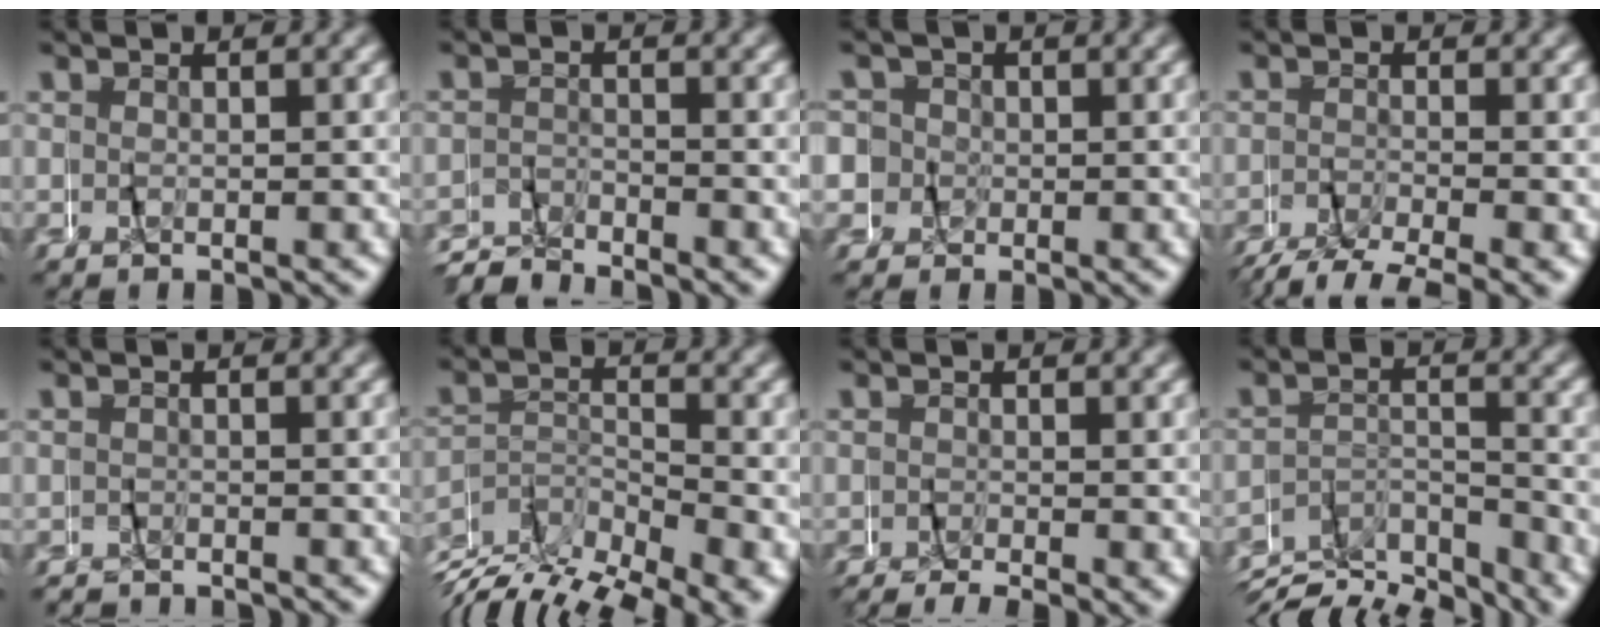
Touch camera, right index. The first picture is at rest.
{"total": 3.3, "force": [-3.0, -0.5, -1.3], "torque": [0.024, -0.004, -0.060]}
{"total": 6.8, "force": [0.0, 6.5, 1.8], "torque": [-0.049, -0.006, -0.011]}
{"total": 4.6, "force": [-3.7, 1.5, 2.2], "torque": [-0.039, -0.008, -0.059]}
{"total": 1.2, "force": [-0.5, 1.1, -0.1], "torque": [-0.001, 0.009, -0.020]}
{"total": 6.3, "force": [-3.5, 2.8, 4.4], "torque": [-0.061, 0.003, -0.070]}
{"total": 3.1, "force": [-2.1, 1.3, 1.9], "torque": [-0.021, -0.003, -0.035]}
{"total": 5.5, "force": [-5.0, 1.5, 1.7], "torque": [-0.010, -0.001, -0.093]}